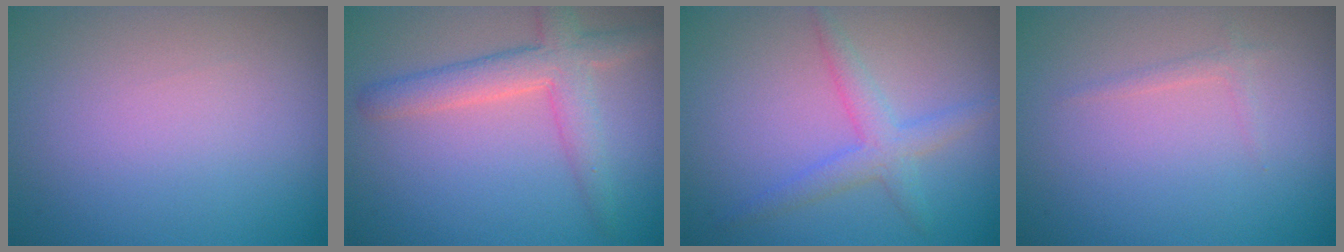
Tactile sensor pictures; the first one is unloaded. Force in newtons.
{"total": 4.1, "press": 4.1, "slide": 0.2}
{"total": 2.7, "press": 2.7, "slide": 0.0}
{"total": 0.8, "press": 0.8, "slide": 0.1}